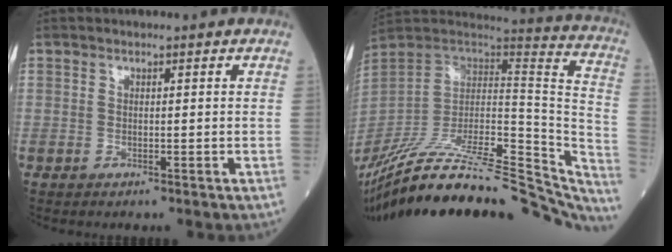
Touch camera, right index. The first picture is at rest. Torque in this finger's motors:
{"motor_torque": [-0.37, -1.47, 1.02, 0.21]}